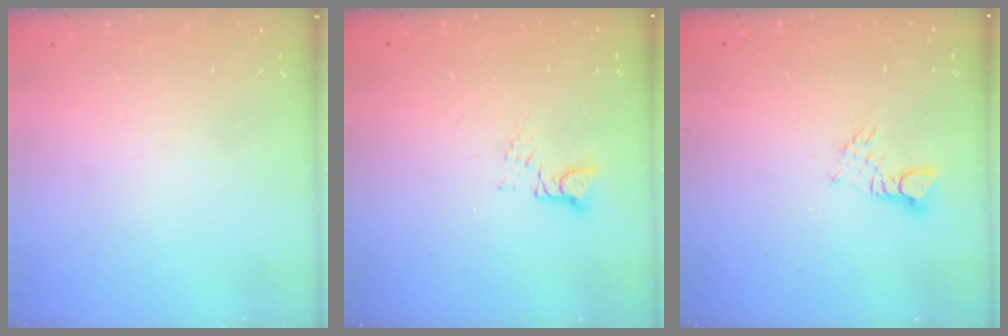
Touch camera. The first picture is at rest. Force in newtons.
{"total": 3.3, "press": 3.3, "slide": 0.3}
{"total": 2.9, "press": 2.9, "slide": 0.2}